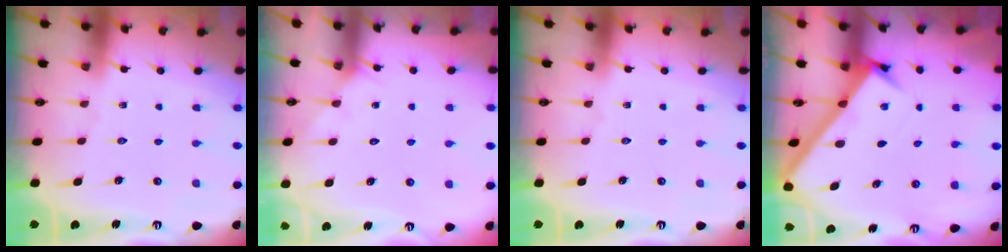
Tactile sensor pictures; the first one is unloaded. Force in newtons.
{"total": 2.8, "press": 2.8, "slide": 0.1}
{"total": 0.0}
{"total": 2.8, "press": 2.7, "slide": 0.3}